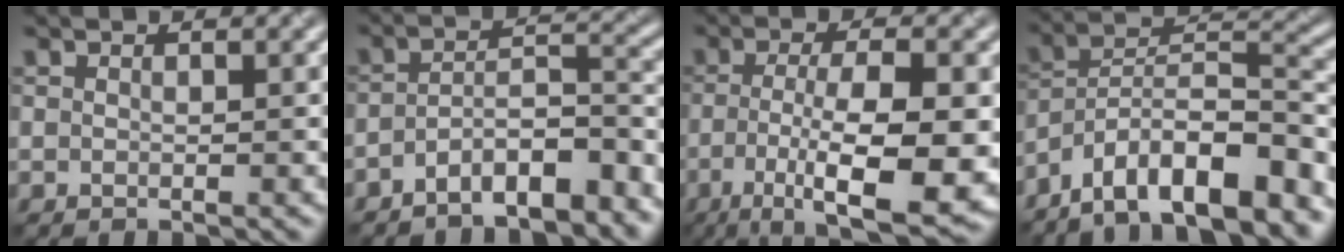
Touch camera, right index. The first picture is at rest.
{"total": 6.4, "force": [-4.4, 2.1, 4.1], "torque": [-0.063, 0.005, -0.077]}
{"total": 10.0, "force": [-3.0, 2.6, 9.2], "torque": [-0.158, -0.011, -0.043]}
{"total": 12.0, "force": [-9.0, 3.3, 7.3], "torque": [-0.113, 0.026, -0.154]}